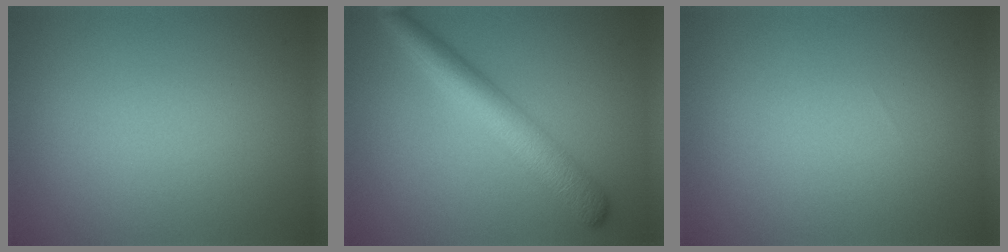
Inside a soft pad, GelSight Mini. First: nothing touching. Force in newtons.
{"total": 5.0, "press": 5.0, "slide": 0.1}
{"total": 0.0}